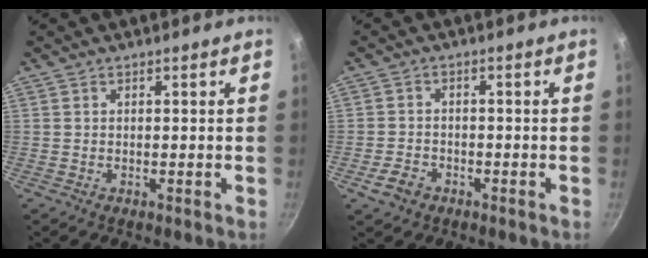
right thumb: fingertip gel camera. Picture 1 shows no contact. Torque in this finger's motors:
{"motor_torque": [0.04, 0.18, -0.19, 0.13, -0.01]}